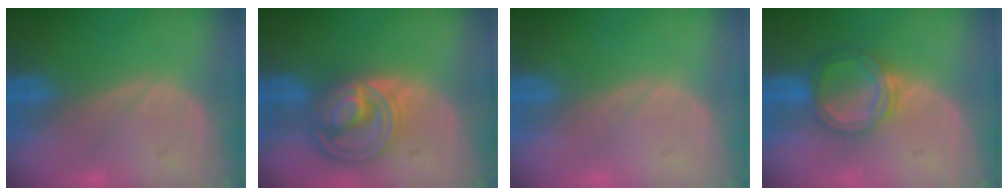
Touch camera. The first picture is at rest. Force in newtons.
{"total": 8.5, "press": 7.3, "slide": 4.4}
{"total": 0.0}
{"total": 5.5, "press": 5.2, "slide": 1.8}